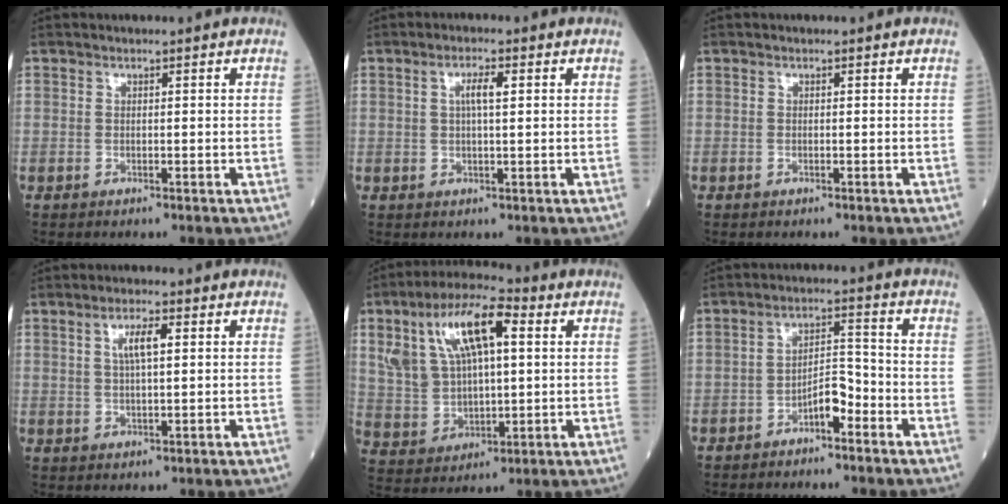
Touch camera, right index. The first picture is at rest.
{"total": 3.0, "force": [0.8, 0.4, 2.9], "torque": [-0.056, 0.003, 0.014]}
{"total": 0.0}
{"total": 4.2, "force": [1.3, 0.8, 3.9], "torque": [-0.075, 0.004, 0.025]}
{"total": 14.9, "force": [5.2, 6.0, 12.6], "torque": [-0.255, 0.034, 0.098]}
{"total": 4.6, "force": [-2.9, 1.4, 3.3], "torque": [-0.054, 0.018, -0.051]}